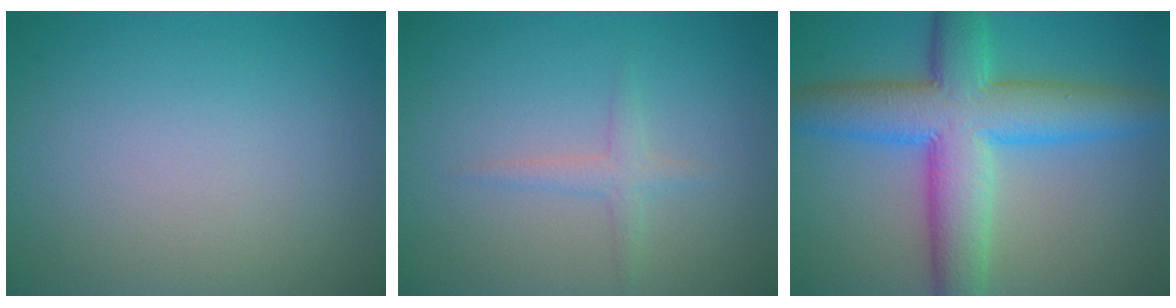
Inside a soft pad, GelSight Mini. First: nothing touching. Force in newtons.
{"total": 1.3, "press": 1.3, "slide": 0.1}
{"total": 9.8, "press": 9.8, "slide": 0.1}